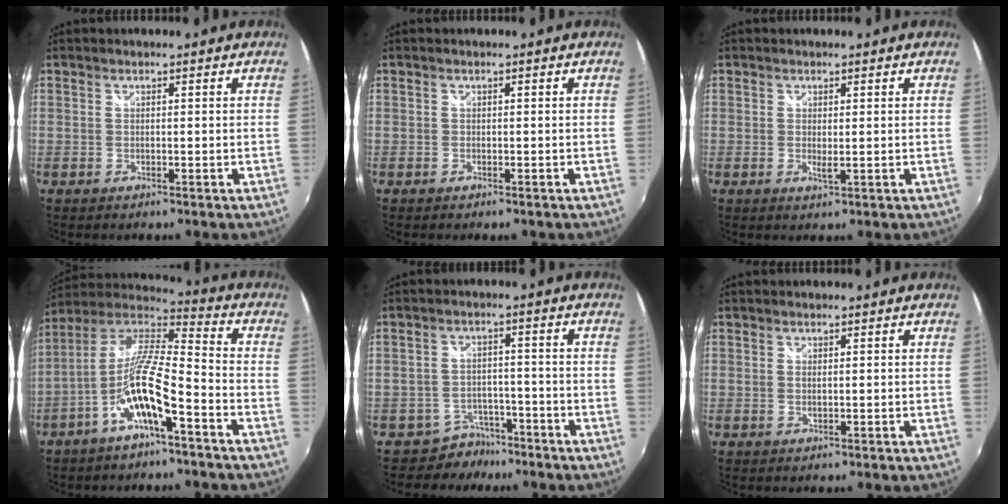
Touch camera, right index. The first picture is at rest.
{"total": 0.9, "force": [-0.6, 0.5, 0.4], "torque": [-0.007, -0.002, -0.011]}
{"total": 1.5, "force": [0.0, 0.4, 1.4], "torque": [-0.027, -0.006, -0.002]}
{"total": 13.2, "force": [-5.7, 2.5, 11.6], "torque": [-0.227, 0.000, -0.109]}
{"total": 5.7, "force": [-4.4, 3.5, -0.3], "torque": [0.002, 0.025, -0.068]}
{"total": 0.6, "force": [0.1, 0.3, 0.5], "torque": [-0.011, 0.000, 0.000]}